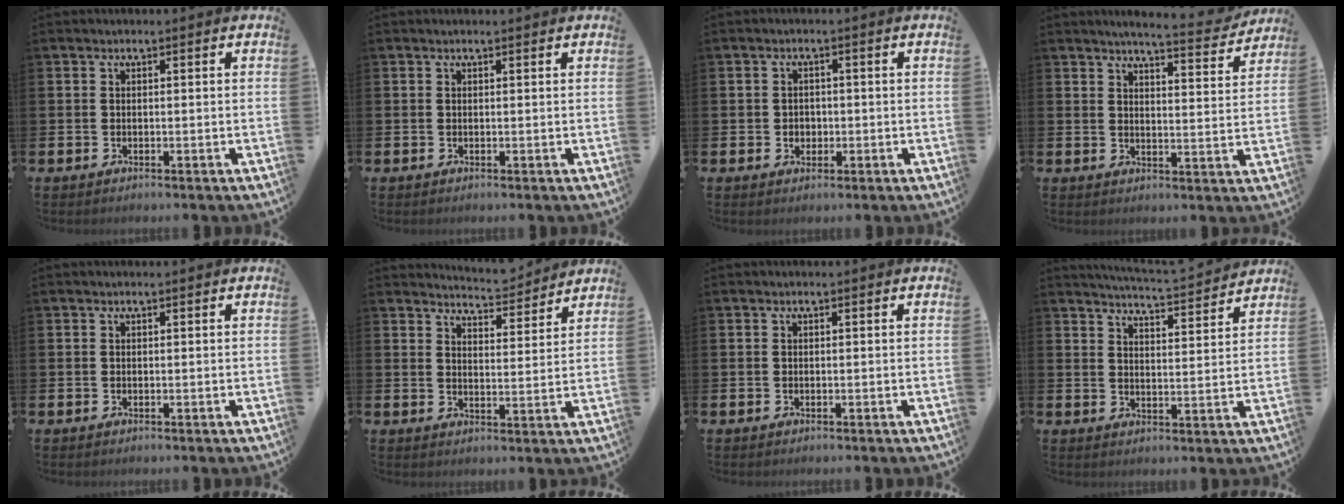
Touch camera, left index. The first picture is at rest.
{"total": 0.0}
{"total": 1.8, "force": [0.0, 1.7, 0.6], "torque": [-0.003, 0.004, -0.006]}
{"total": 5.6, "force": [5.4, 0.1, 1.5], "torque": [-0.027, -0.037, 0.088]}
{"total": 0.0}
{"total": 5.2, "force": [5.2, 0.3, 0.1], "torque": [-0.008, -0.039, 0.091]}
{"total": 0.0}
{"total": 5.2, "force": [5.1, -0.4, 0.5], "torque": [-0.025, -0.038, 0.088]}